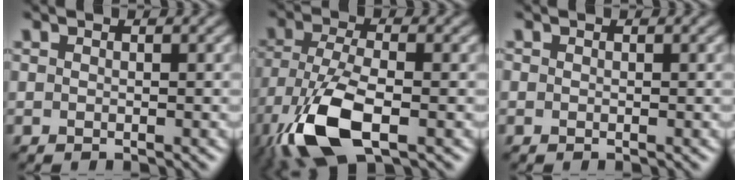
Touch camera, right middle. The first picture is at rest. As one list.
[{"total": 8.8, "force": [-4.2, 3.6, 6.8], "torque": [-0.159, -0.011, -0.086]}, {"total": 0.0}]